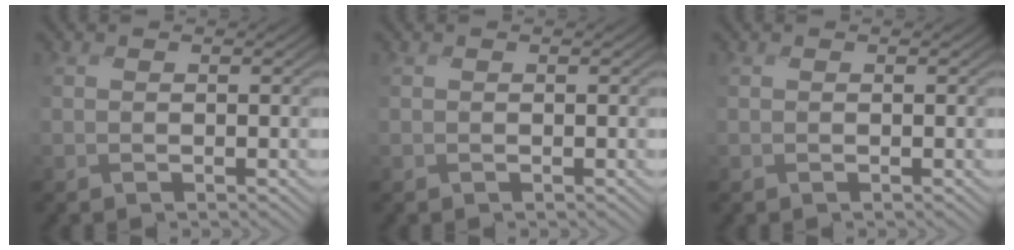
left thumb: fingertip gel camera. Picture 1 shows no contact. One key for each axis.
{"total": 0.0}
{"total": 0.0}